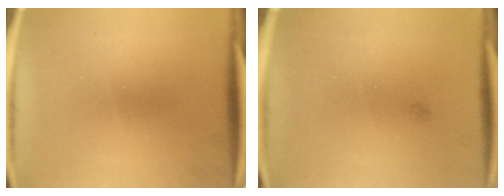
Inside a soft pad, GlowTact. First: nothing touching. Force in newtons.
{"total": 0.6}